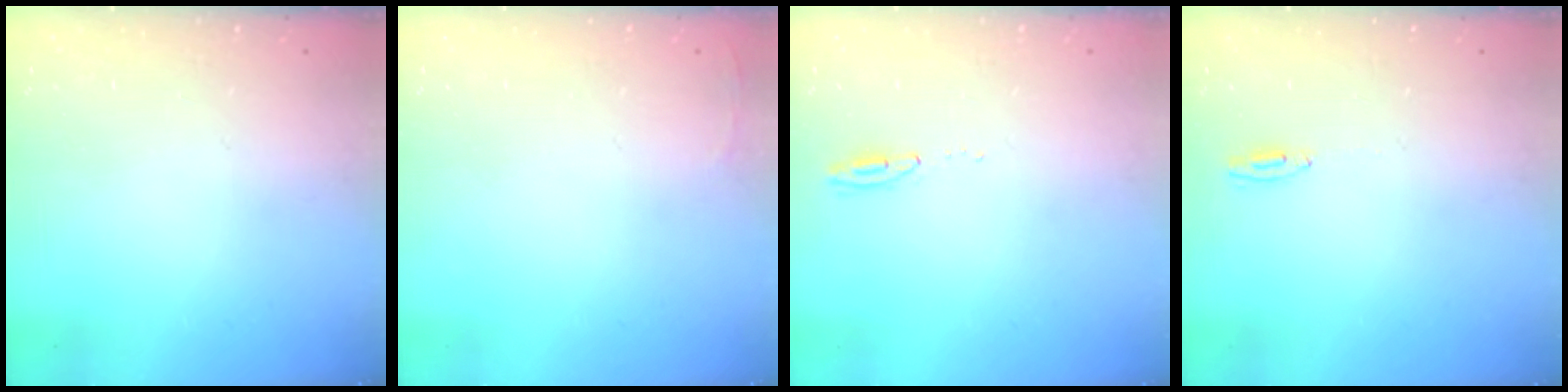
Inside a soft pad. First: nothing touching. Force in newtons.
{"total": 2.5, "press": 2.4, "slide": 0.9}
{"total": 11.2, "press": 5.8, "slide": 9.6}
{"total": 4.2, "press": 2.6, "slide": 3.3}